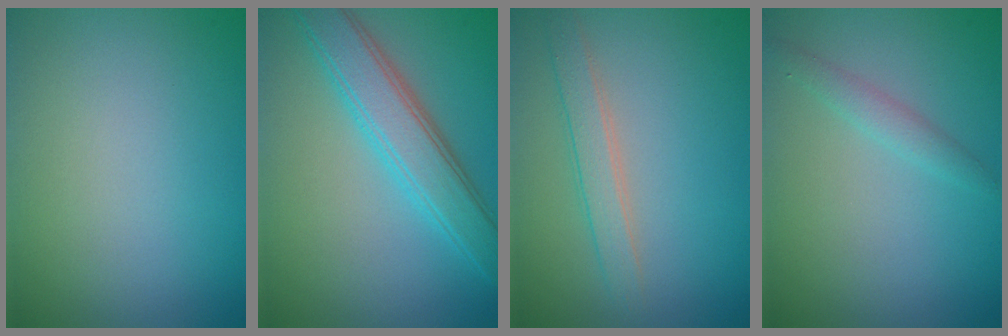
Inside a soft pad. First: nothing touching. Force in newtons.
{"total": 4.8, "press": 4.8, "slide": 0.2}
{"total": 2.2, "press": 2.2, "slide": 0.1}
{"total": 1.4, "press": 1.4, "slide": 0.0}